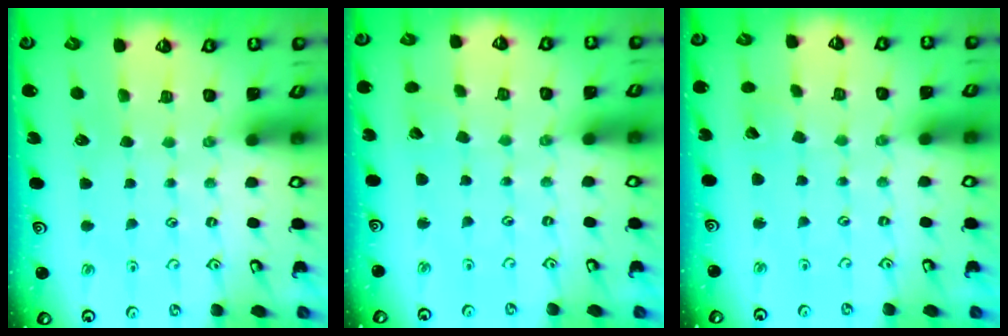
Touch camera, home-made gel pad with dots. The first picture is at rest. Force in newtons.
{"total": 1.9, "press": 1.9, "slide": 0.2}
{"total": 2.7, "press": 2.6, "slide": 0.4}